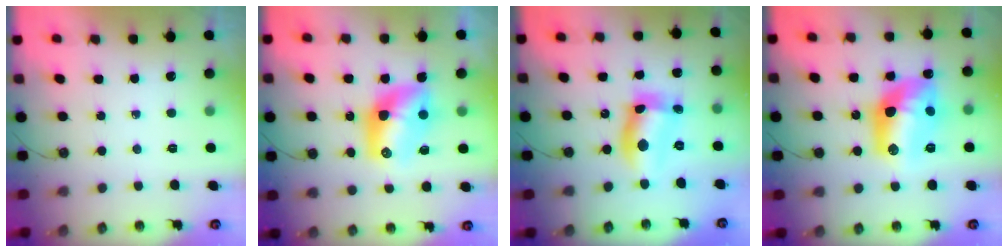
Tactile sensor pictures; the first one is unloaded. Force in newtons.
{"total": 11.7, "press": 11.6, "slide": 1.0}
{"total": 10.9, "press": 10.9, "slide": 0.7}
{"total": 15.1, "press": 15.1, "slide": 0.8}